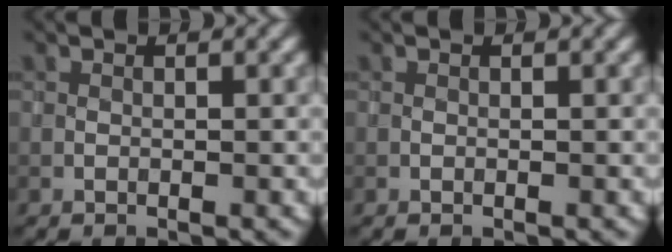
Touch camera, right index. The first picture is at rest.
{"total": 0.0}